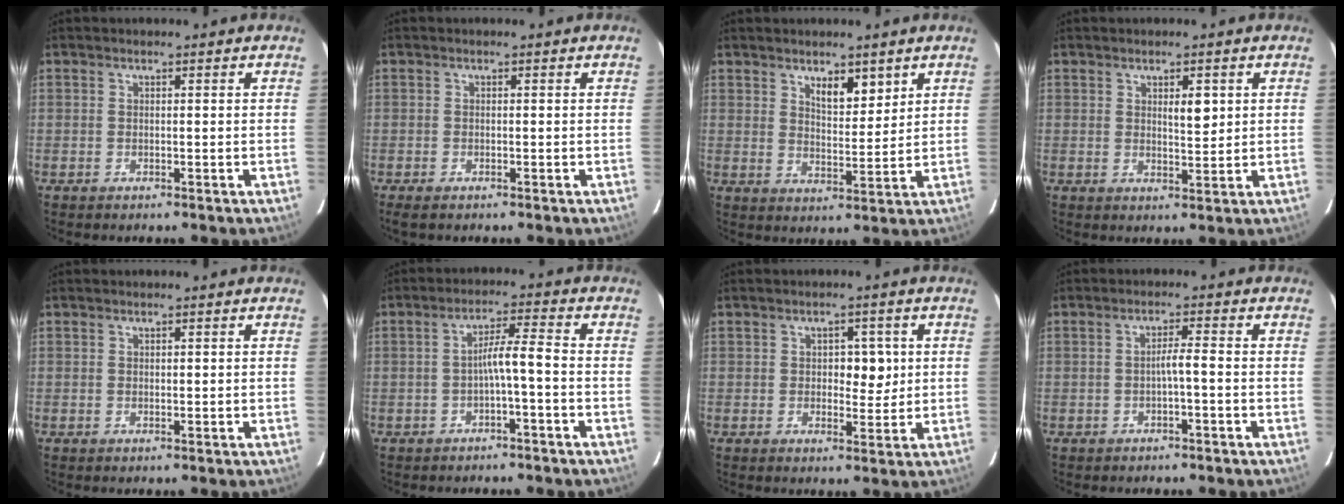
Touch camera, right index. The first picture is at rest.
{"total": 1.7, "force": [-1.3, 0.5, 1.0], "torque": [-0.014, -0.003, -0.015]}
{"total": 4.7, "force": [3.1, 1.8, 3.1], "torque": [-0.051, -0.005, 0.055]}
{"total": 3.1, "force": [1.1, 1.0, 2.7], "torque": [-0.040, -0.004, 0.019]}
{"total": 0.0}
{"total": 4.4, "force": [-1.3, -0.1, 4.2], "torque": [-0.069, 0.017, -0.020]}
{"total": 4.2, "force": [0.7, 2.4, 3.3], "torque": [-0.036, 0.003, 0.011]}
{"total": 2.2, "force": [-0.7, -0.1, 2.0], "torque": [-0.032, 0.003, -0.014]}